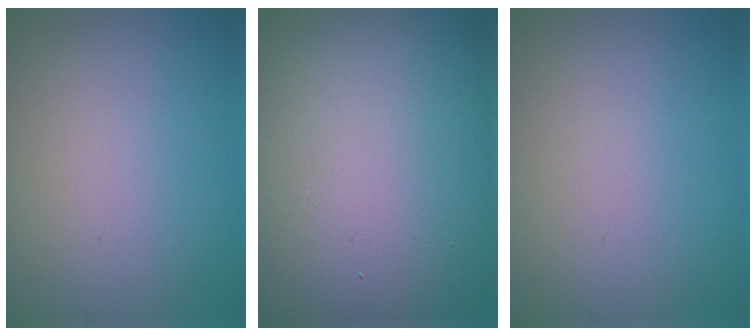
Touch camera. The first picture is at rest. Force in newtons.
{"total": 20.1, "press": 20.1, "slide": 1.0}
{"total": 0.0}